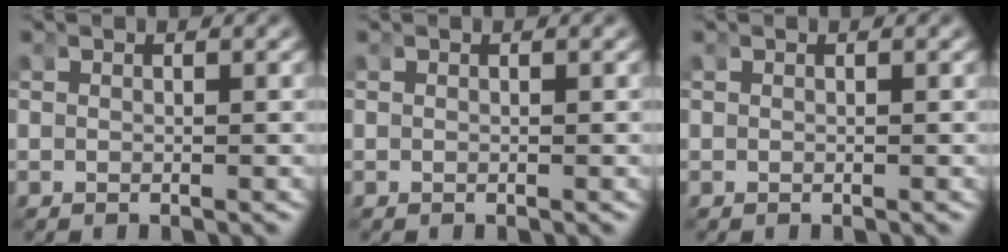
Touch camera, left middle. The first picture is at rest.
{"total": 0.0}
{"total": 0.0}